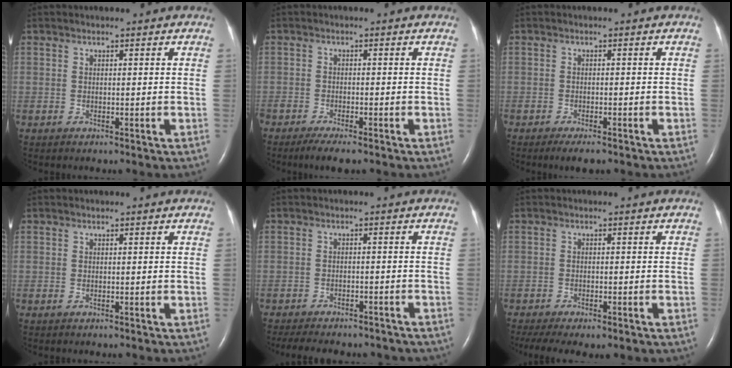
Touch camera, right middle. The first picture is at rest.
{"total": 4.6, "force": [-3.4, 0.9, 2.9], "torque": [-0.048, -0.010, -0.053]}
{"total": 3.0, "force": [-2.2, 0.8, 1.9], "torque": [-0.030, -0.005, -0.032]}
{"total": 0.0}
{"total": 15.6, "force": [-13.3, 5.1, 6.3], "torque": [-0.132, -0.010, -0.162]}
{"total": 9.6, "force": [-6.9, 3.2, 5.9], "torque": [-0.104, -0.009, -0.098]}